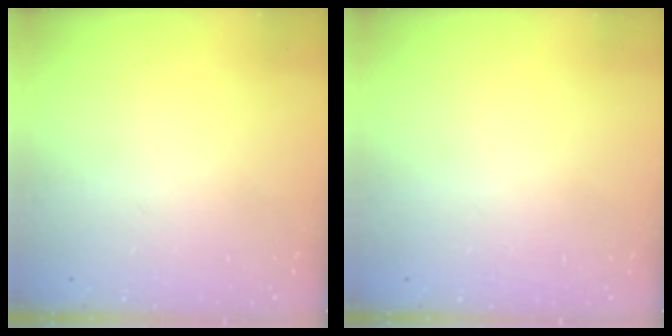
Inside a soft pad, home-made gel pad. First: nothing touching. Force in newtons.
{"total": 0.0}